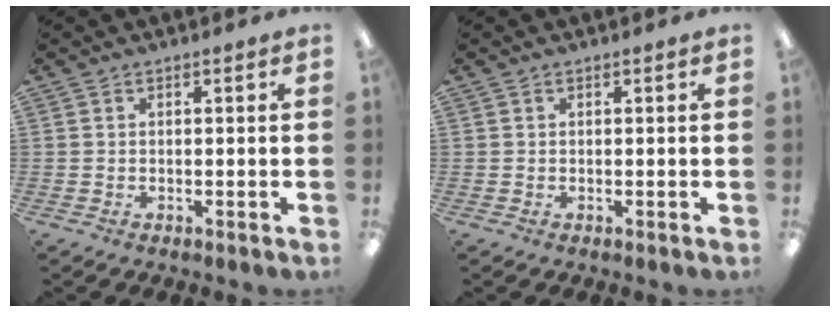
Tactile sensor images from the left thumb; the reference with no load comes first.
{"total": 0.0}